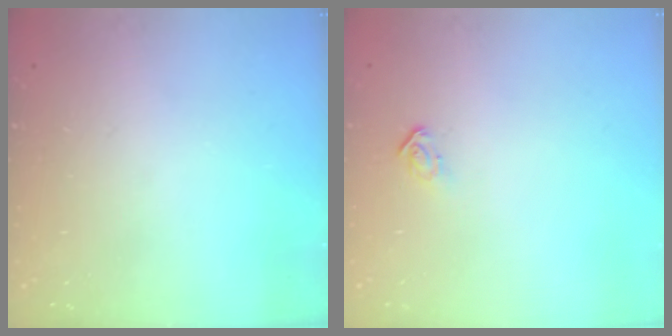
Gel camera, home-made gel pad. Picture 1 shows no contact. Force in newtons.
{"total": 3.9, "press": 3.9, "slide": 0.2}